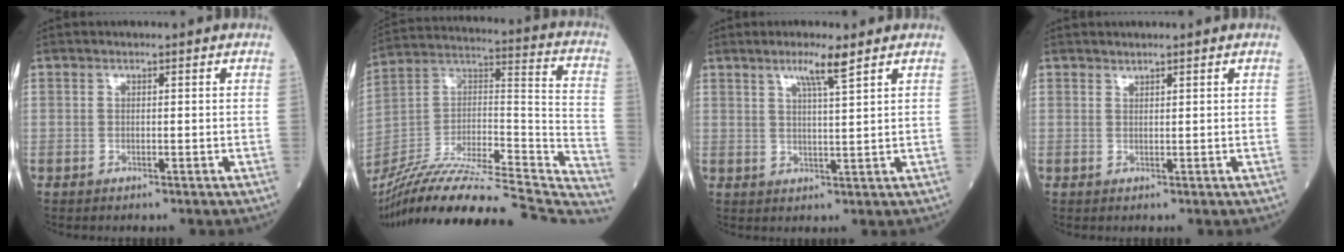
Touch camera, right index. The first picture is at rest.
{"total": 35.1, "force": [-31.0, 3.7, 16.0], "torque": [-0.218, -0.016, -0.463]}
{"total": 4.4, "force": [2.9, -0.5, 3.3], "torque": [-0.063, -0.002, 0.054]}
{"total": 0.5, "force": [0.5, -0.1, 0.0], "torque": [-0.008, -0.001, 0.013]}